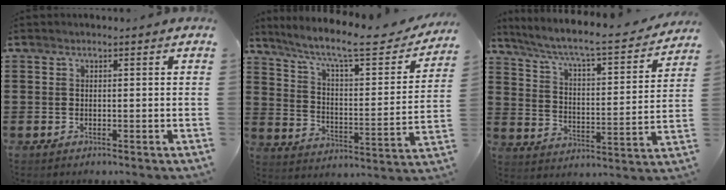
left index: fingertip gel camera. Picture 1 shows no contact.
{"total": 10.2, "force": [8.0, 1.0, 6.2], "torque": [-0.132, -0.051, 0.127]}
{"total": 5.9, "force": [5.0, 0.2, 3.2], "torque": [-0.085, -0.042, 0.074]}